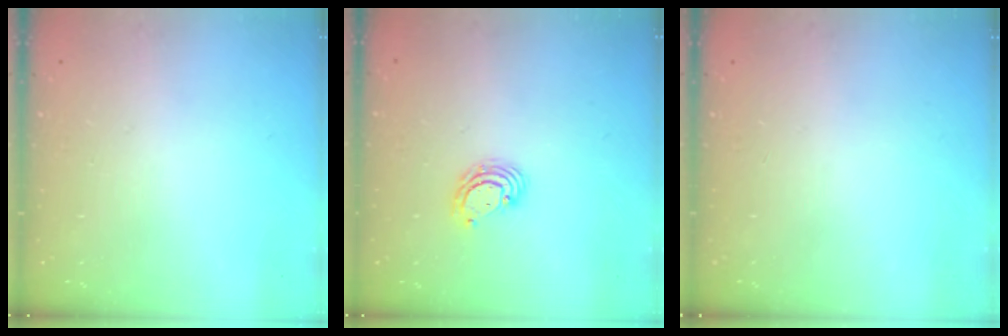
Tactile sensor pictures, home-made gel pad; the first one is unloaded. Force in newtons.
{"total": 4.6, "press": 4.6, "slide": 0.2}
{"total": 0.0}